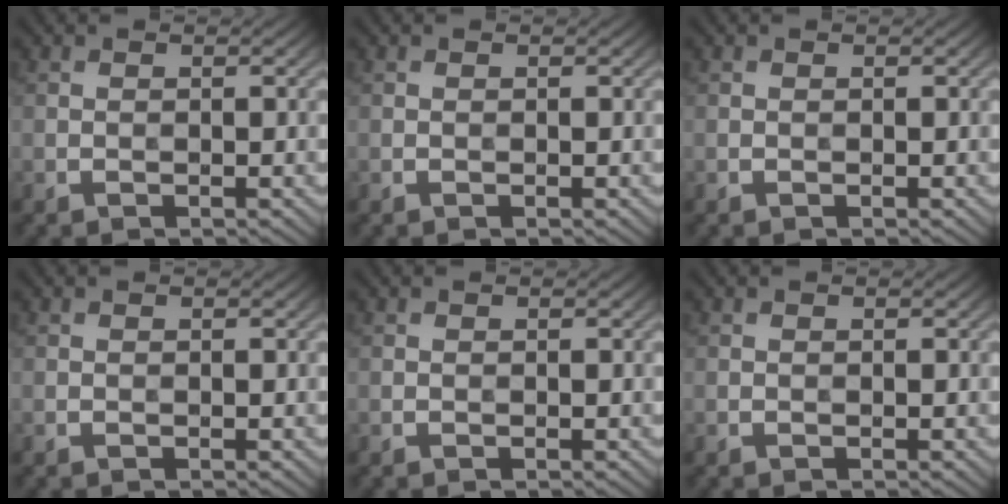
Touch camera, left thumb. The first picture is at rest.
{"total": 0.0}
{"total": 0.0}
{"total": 0.0}
{"total": 0.0}
{"total": 0.0}